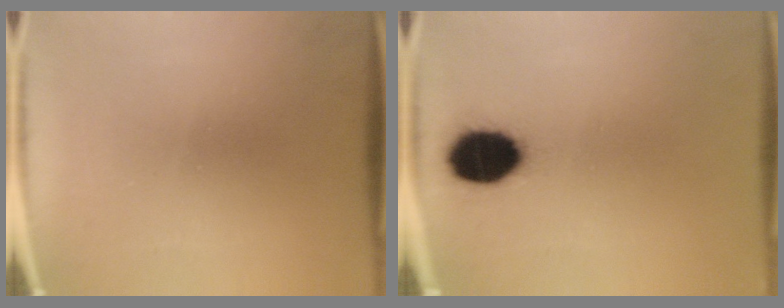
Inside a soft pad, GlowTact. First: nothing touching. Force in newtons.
{"total": 13.5}